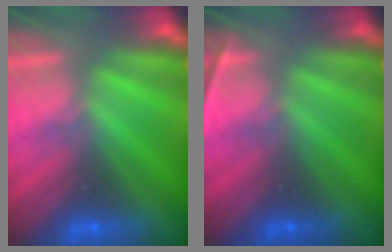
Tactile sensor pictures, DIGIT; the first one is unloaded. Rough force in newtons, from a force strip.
{"total": 2.3}